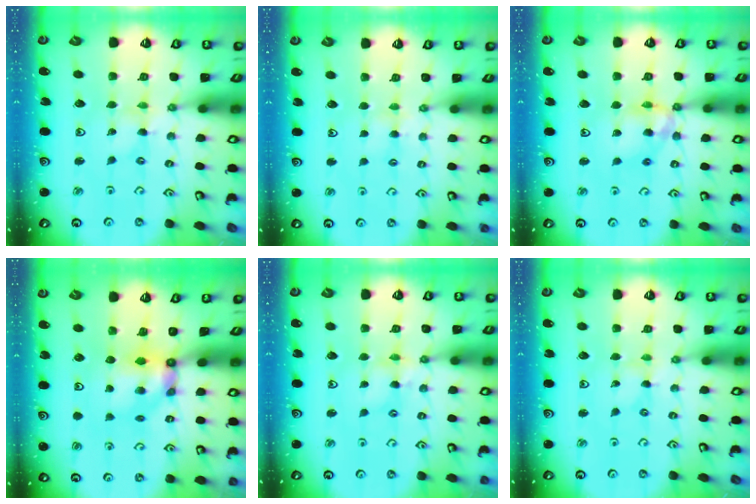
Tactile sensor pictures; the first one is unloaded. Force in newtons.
{"total": 4.0, "press": 4.0, "slide": 0.6}
{"total": 11.6, "press": 11.5, "slide": 1.4}
{"total": 5.6, "press": 5.6, "slide": 0.3}
{"total": 5.2, "press": 5.2, "slide": 0.5}
{"total": 0.0}